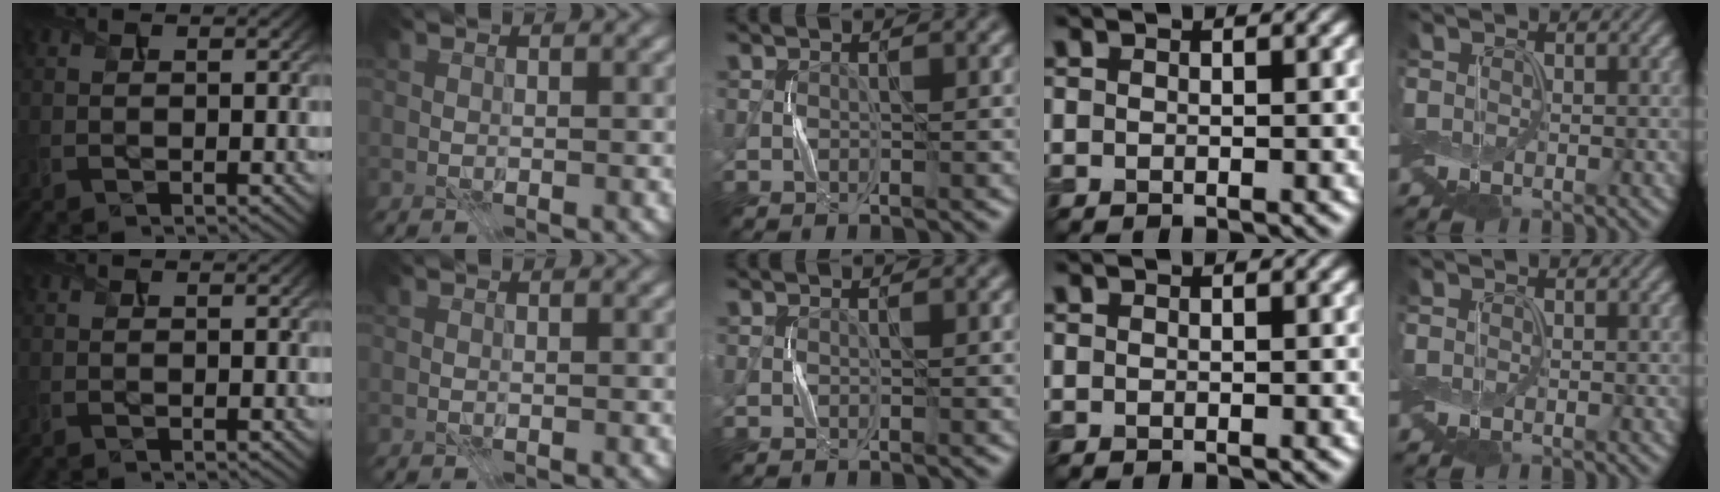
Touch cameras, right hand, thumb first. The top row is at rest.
{}